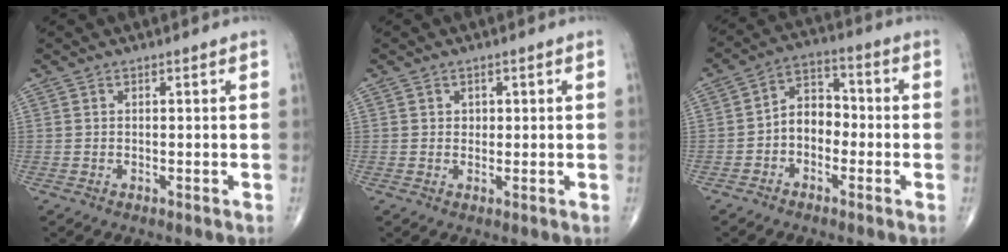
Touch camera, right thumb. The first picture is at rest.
{"total": 0.7, "force": [0.2, 0.6, 0.2], "torque": [0.006, 0.001, 0.002]}
{"total": 7.0, "force": [-1.8, 5.1, 4.4], "torque": [-0.048, 0.033, -0.049]}